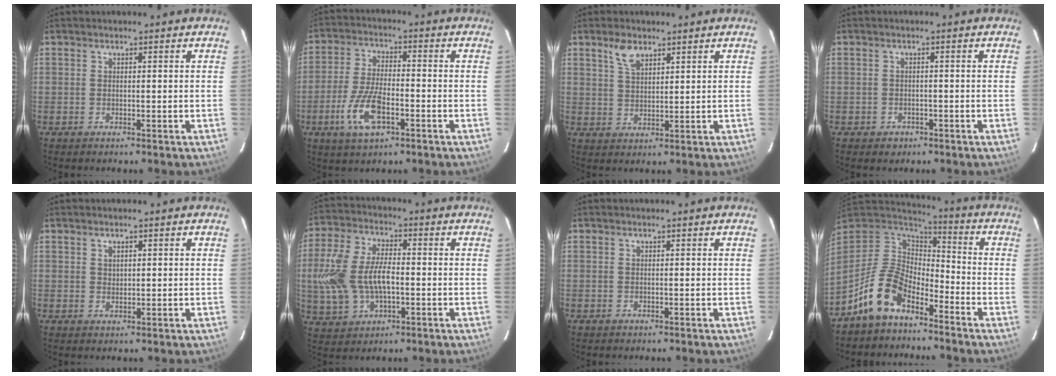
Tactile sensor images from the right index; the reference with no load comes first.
{"total": 10.3, "force": [-4.3, 4.1, 8.5], "torque": [-0.183, -0.005, -0.079]}
{"total": 4.3, "force": [2.9, 2.0, 2.5], "torque": [-0.045, 0.006, 0.057]}
{"total": 2.4, "force": [-1.3, 1.9, 0.4], "torque": [-0.013, 0.002, -0.014]}
{"total": 1.4, "force": [0.7, 1.0, 0.7], "torque": [-0.008, 0.003, 0.015]}
{"total": 14.0, "force": [-1.4, 8.2, 11.3], "torque": [-0.250, 0.010, -0.021]}
{"total": 0.0}
{"total": 12.6, "force": [-8.3, 6.2, 7.3], "torque": [-0.157, 0.012, -0.160]}